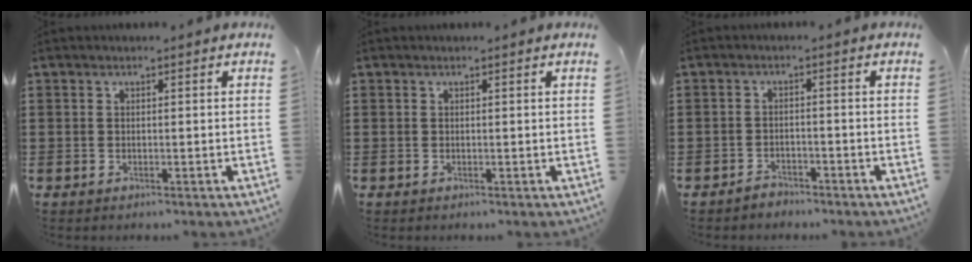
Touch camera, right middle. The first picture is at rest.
{"total": 0.0}
{"total": 2.0, "force": [-1.9, 0.6, 0.1], "torque": [-0.009, 0.003, -0.042]}